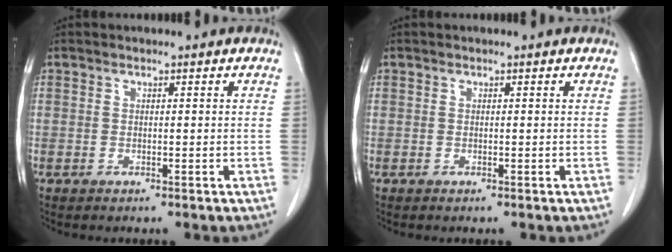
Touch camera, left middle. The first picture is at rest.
{"total": 0.0}